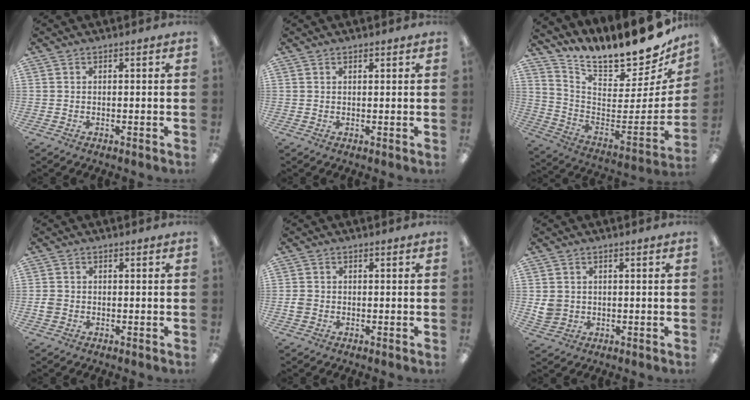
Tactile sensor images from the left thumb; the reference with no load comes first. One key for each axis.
{"total": 0.7, "fx": 0.6, "fy": 0.3, "fz": 0.2, "tx": -0.004, "ty": 0.000, "tz": 0.012}
{"total": 15.2, "fx": 13.3, "fy": 3.9, "fz": 6.4, "tx": -0.077, "ty": -0.132, "tz": 0.213}
{"total": 2.0, "fx": -0.4, "fy": 1.8, "fz": 0.9, "tx": -0.015, "ty": 0.004, "tz": -0.009}
{"total": 1.9, "fx": -0.4, "fy": 1.7, "fz": 0.8, "tx": -0.013, "ty": 0.004, "tz": -0.008}
{"total": 3.8, "fx": 0.6, "fy": 3.6, "fz": 1.1, "tx": -0.017, "ty": 0.004, "tz": 0.014}